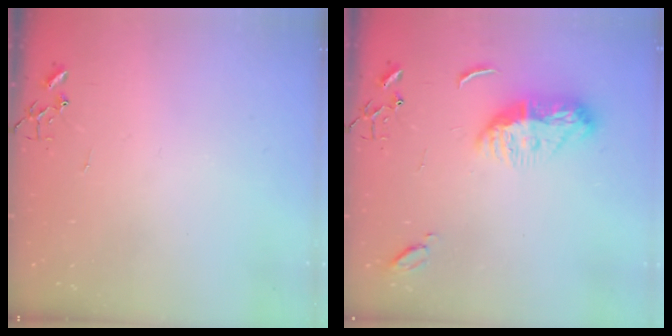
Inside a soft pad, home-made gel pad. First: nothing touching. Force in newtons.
{"total": 11.6, "press": 11.6, "slide": 1.0}